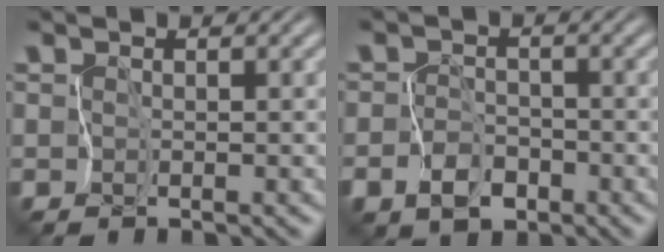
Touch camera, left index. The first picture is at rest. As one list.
[{"total": 3.8, "force": [-2.1, 2.8, 1.6], "torque": [-0.018, 0.005, -0.042]}]